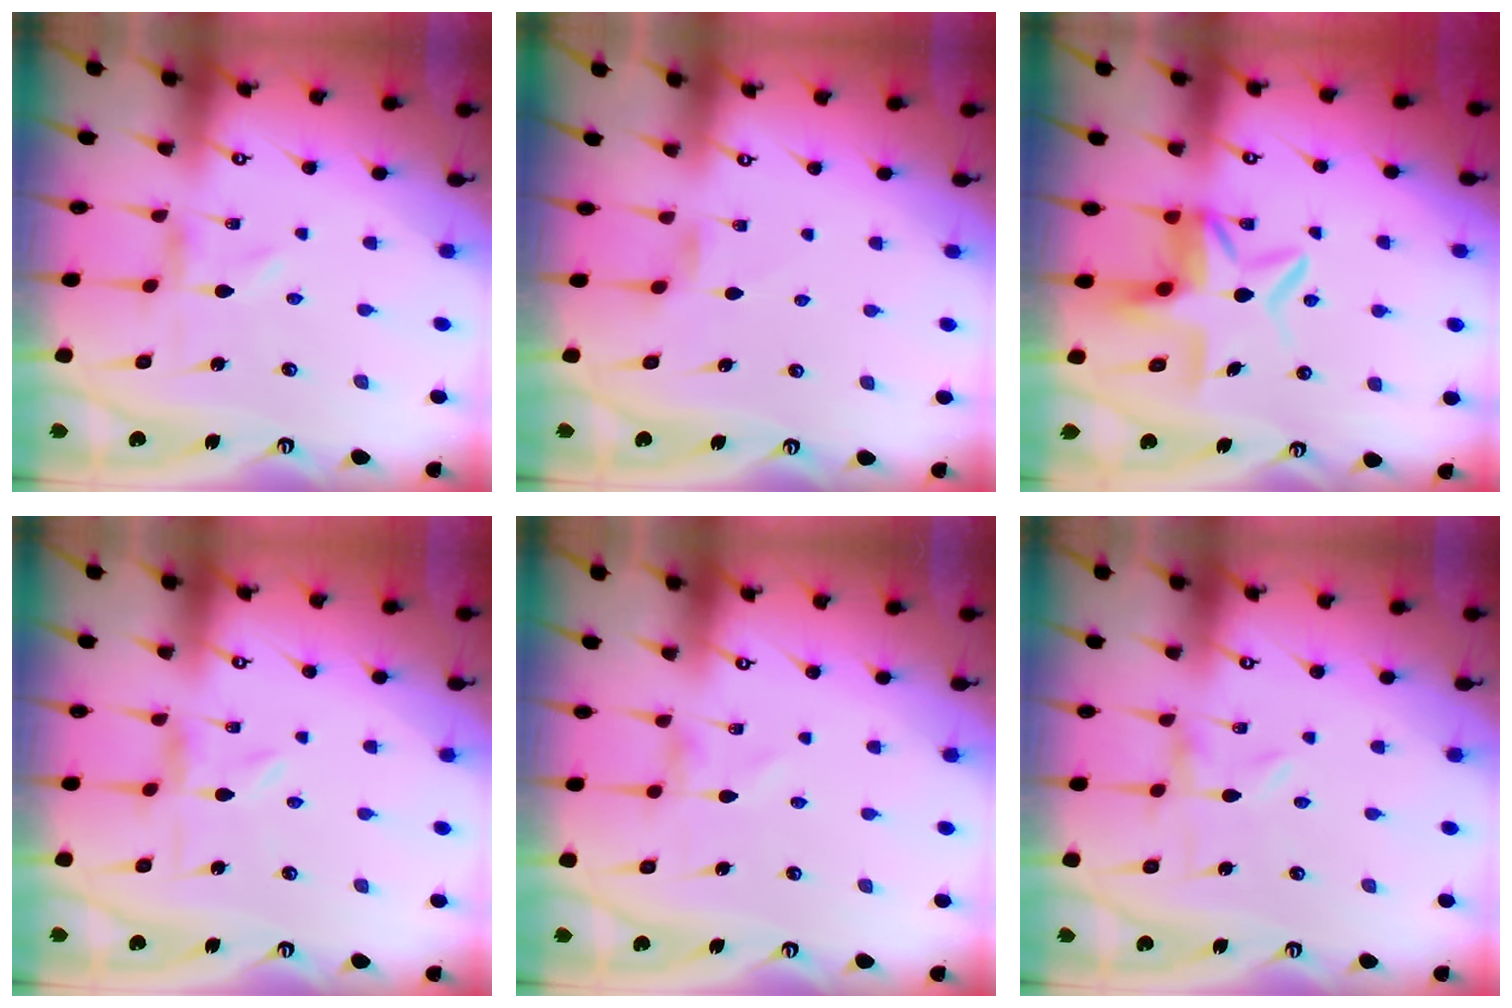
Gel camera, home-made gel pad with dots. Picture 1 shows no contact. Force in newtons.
{"total": 2.9, "press": 2.8, "slide": 0.5}
{"total": 8.2, "press": 7.8, "slide": 2.4}
{"total": 1.6, "press": 1.6, "slide": 0.2}
{"total": 0.0}
{"total": 0.0}